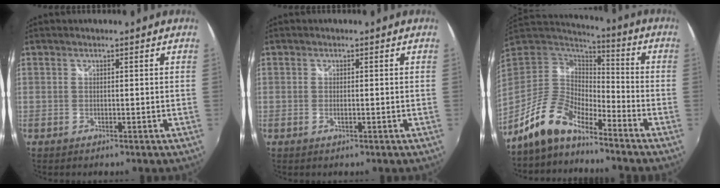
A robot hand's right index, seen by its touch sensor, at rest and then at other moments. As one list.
[{"total": 0.9, "force": [-0.3, 0.3, 0.8], "torque": [-0.016, -0.001, -0.006]}, {"total": 11.7, "force": [-9.4, 3.6, 6.0], "torque": [-0.126, 0.009, -0.187]}]